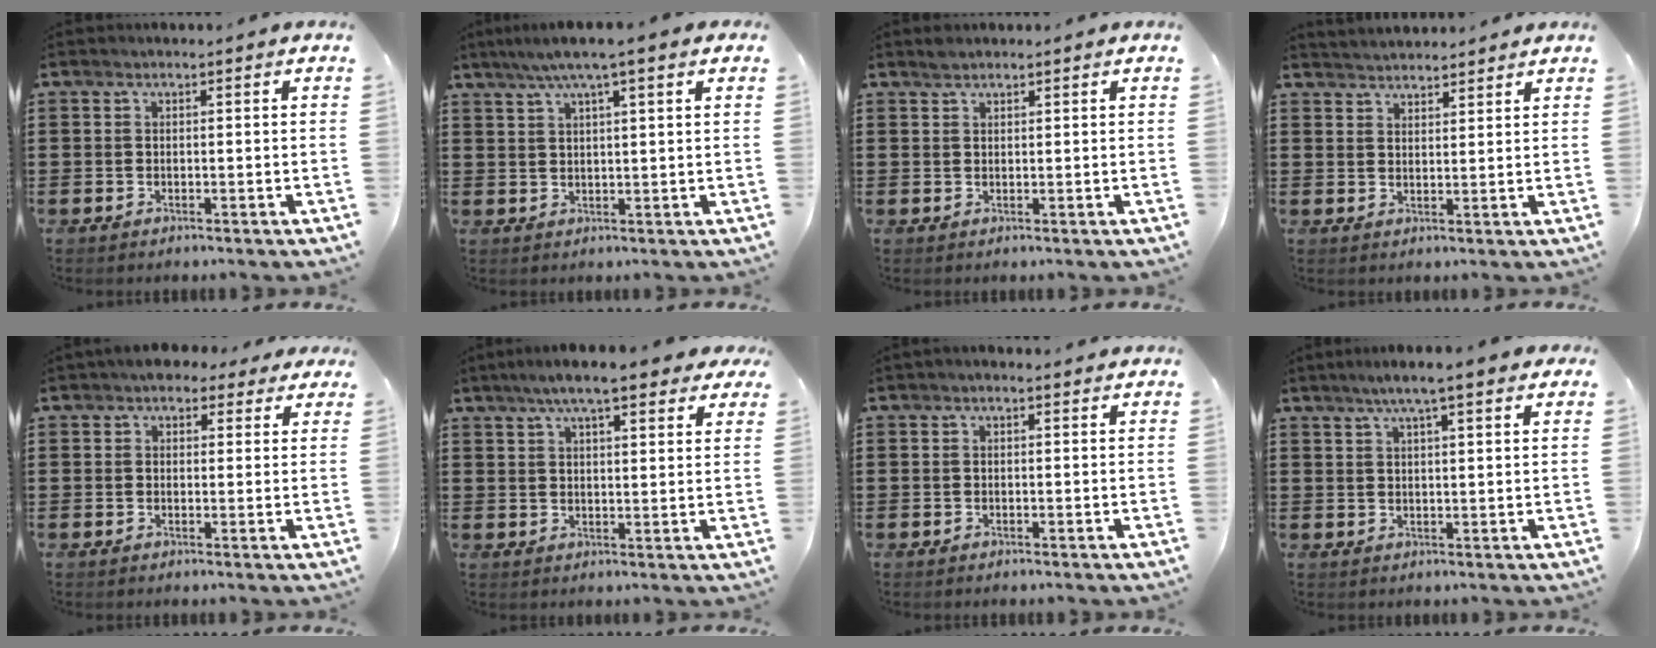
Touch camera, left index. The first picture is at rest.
{"total": 4.8, "force": [3.1, 0.2, 3.6], "torque": [-0.077, 0.003, 0.053]}
{"total": 1.3, "force": [1.2, 0.4, 0.3], "torque": [-0.008, 0.002, 0.022]}
{"total": 2.7, "force": [2.7, 0.0, -0.2], "torque": [-0.003, -0.006, 0.051]}
{"total": 4.0, "force": [3.0, 2.3, 1.3], "torque": [-0.031, 0.005, 0.054]}
{"total": 7.2, "force": [5.6, 1.2, 4.4], "torque": [-0.091, -0.003, 0.099]}
{"total": 0.6, "force": [0.3, 0.3, 0.4], "torque": [-0.009, 0.004, 0.004]}
{"total": 5.3, "force": [3.9, 0.5, 3.6], "torque": [-0.079, 0.004, 0.067]}